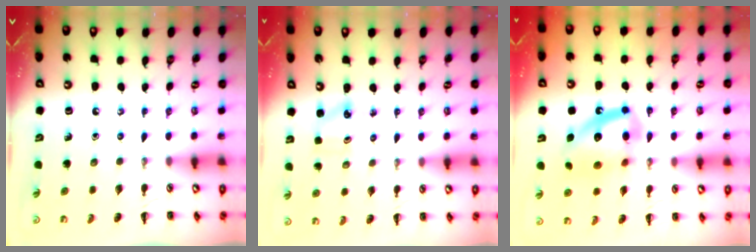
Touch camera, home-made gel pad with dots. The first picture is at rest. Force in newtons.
{"total": 2.5, "press": 2.4, "slide": 0.8}
{"total": 14.2, "press": 14.1, "slide": 2.1}